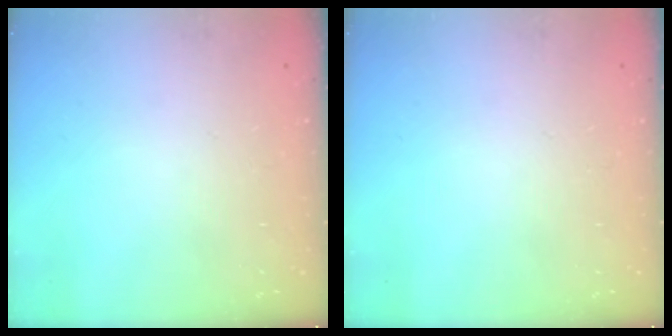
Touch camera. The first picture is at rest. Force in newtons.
{"total": 0.0}